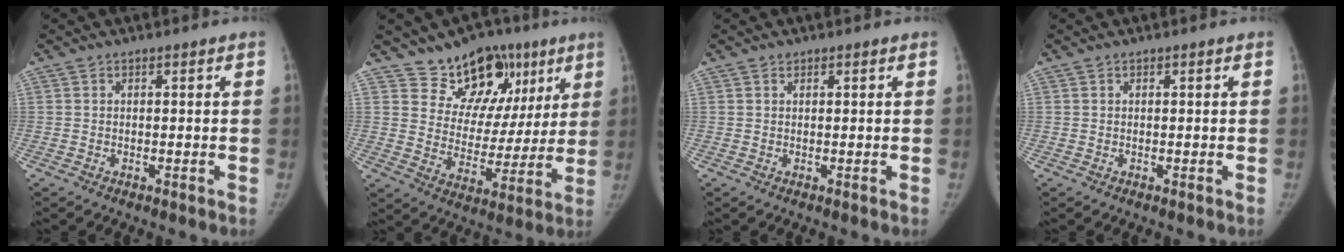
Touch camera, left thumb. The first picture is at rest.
{"total": 15.9, "force": [10.1, 10.6, 6.2], "torque": [-0.022, -0.039, 0.157]}
{"total": 0.6, "force": [0.5, 0.3, 0.2], "torque": [-0.002, -0.003, 0.007]}
{"total": 0.0}